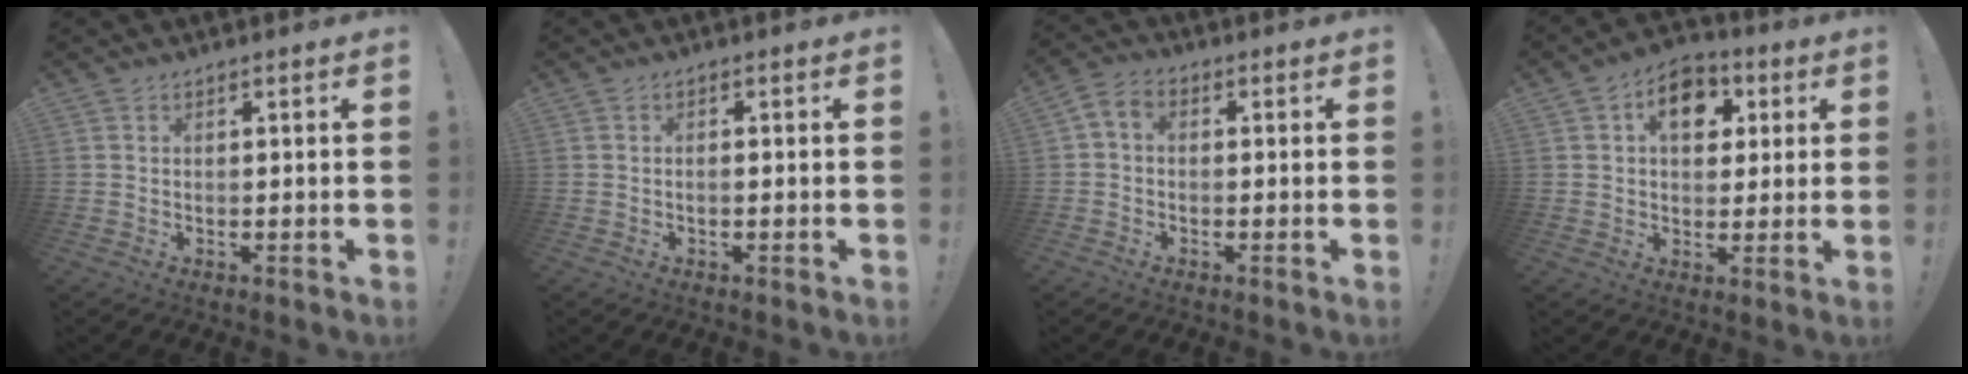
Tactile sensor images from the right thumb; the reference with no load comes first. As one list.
[{"total": 1.2, "force": [-0.7, -0.2, 1.0], "torque": [-0.022, 0.002, -0.011]}, {"total": 3.2, "force": [-0.4, 2.2, 2.3], "torque": [-0.048, 0.003, -0.006]}, {"total": 10.8, "force": [3.5, 7.9, 6.5], "torque": [-0.078, -0.006, 0.060]}]